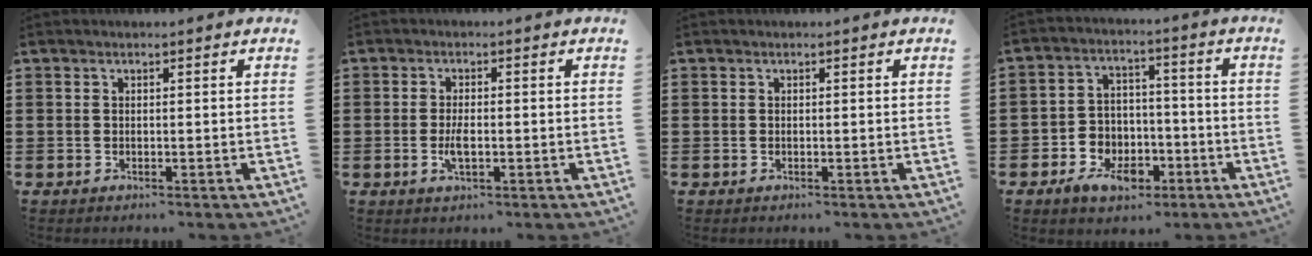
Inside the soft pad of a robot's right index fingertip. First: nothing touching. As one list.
[{"total": 3.0, "force": [-0.6, 1.0, 2.8], "torque": [-0.059, -0.006, -0.012]}, {"total": 0.0}, {"total": 5.8, "force": [-2.9, 4.6, 2.2], "torque": [-0.053, 0.018, -0.052]}]